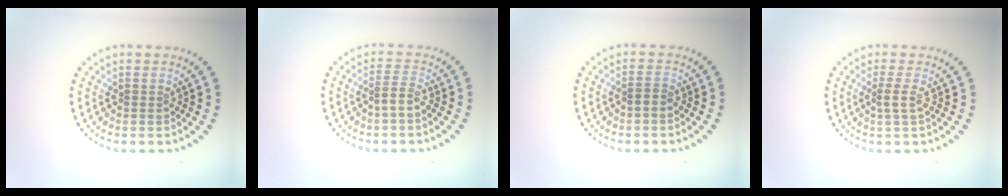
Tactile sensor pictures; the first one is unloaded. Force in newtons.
{"total": 1.7, "press": 1.2, "slide": 1.2}
{"total": 1.0, "press": 0.9, "slide": 0.3}
{"total": 1.4, "press": 0.9, "slide": 1.0}